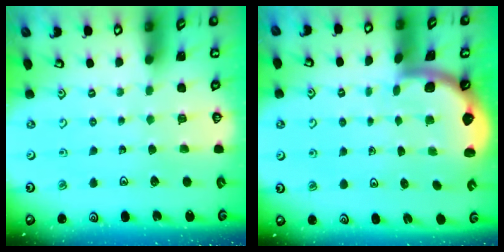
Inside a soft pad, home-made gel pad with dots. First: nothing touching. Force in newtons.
{"total": 1.6, "press": 1.6, "slide": 0.1}